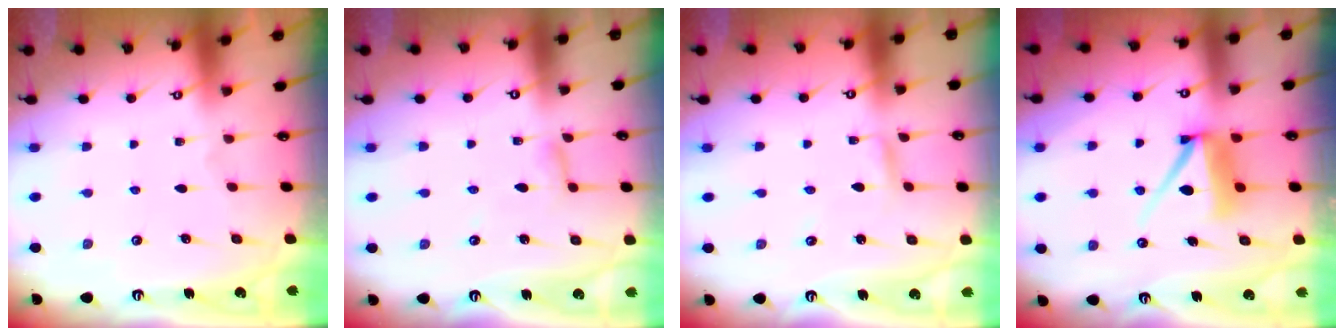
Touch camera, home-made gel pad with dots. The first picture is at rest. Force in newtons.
{"total": 4.8, "press": 4.7, "slide": 0.5}
{"total": 2.6, "press": 2.6, "slide": 0.1}
{"total": 8.8, "press": 8.7, "slide": 0.9}